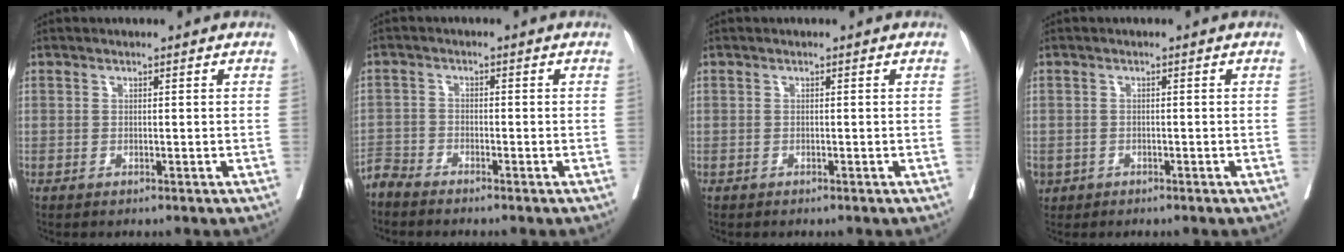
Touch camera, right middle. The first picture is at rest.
{"total": 2.5, "force": [-2.5, 0.0, -0.2], "torque": [0.007, -0.012, -0.052]}
{"total": 0.0}
{"total": 2.4, "force": [-1.4, 1.9, 0.5], "torque": [-0.015, -0.003, -0.023]}